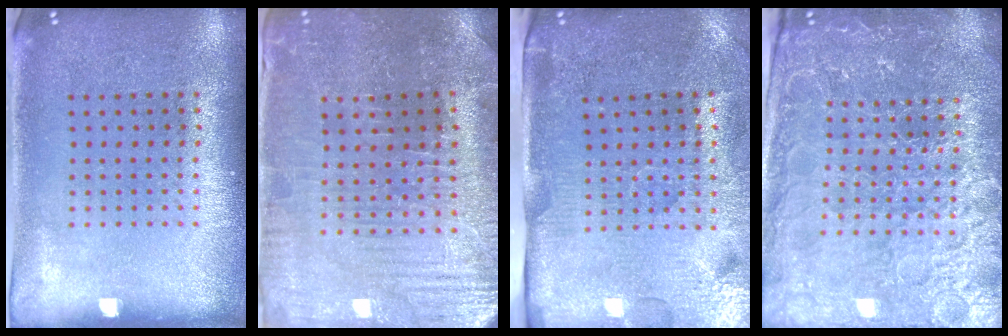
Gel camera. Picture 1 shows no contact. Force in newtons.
{"total": 1.8, "press": 1.8, "slide": 0.3}
{"total": 4.3, "press": 3.7, "slide": 2.2}
{"total": 4.7, "press": 4.4, "slide": 1.5}